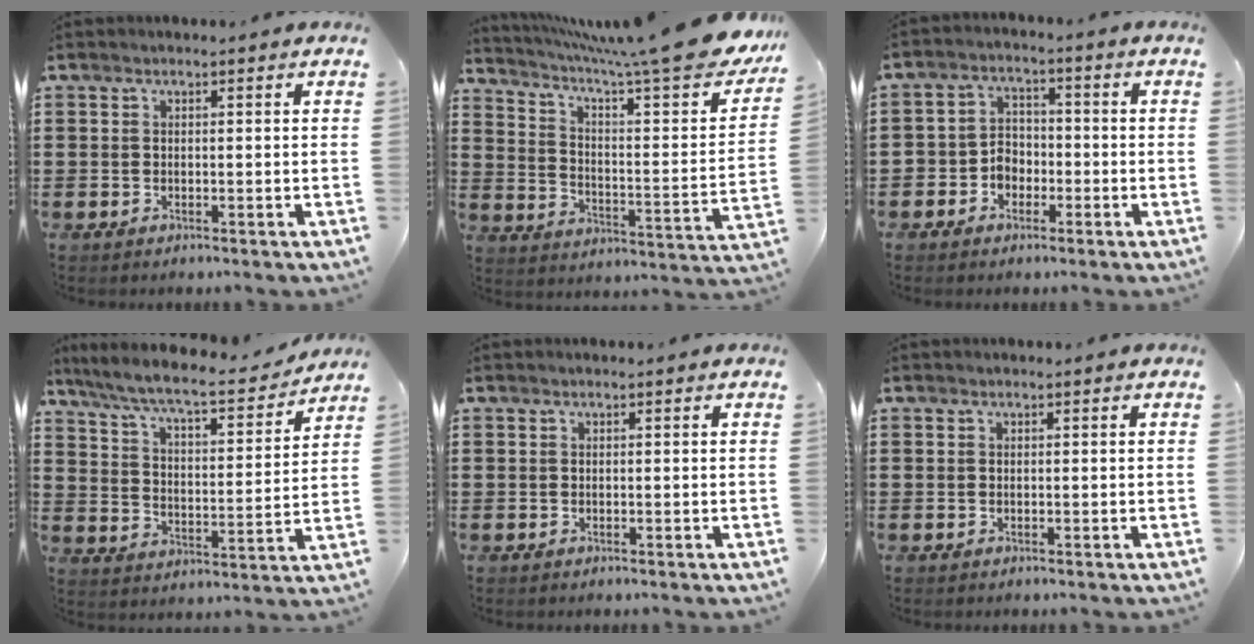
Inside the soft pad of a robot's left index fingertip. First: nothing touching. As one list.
[{"total": 10.8, "force": [8.3, 0.6, 6.9], "torque": [-0.129, -0.063, 0.127]}, {"total": 3.8, "force": [-2.2, 3.0, 1.1], "torque": [-0.031, 0.010, -0.048]}, {"total": 7.8, "force": [6.9, 0.2, 3.5], "torque": [-0.097, -0.043, 0.114]}, {"total": 0.0}, {"total": 0.0}]